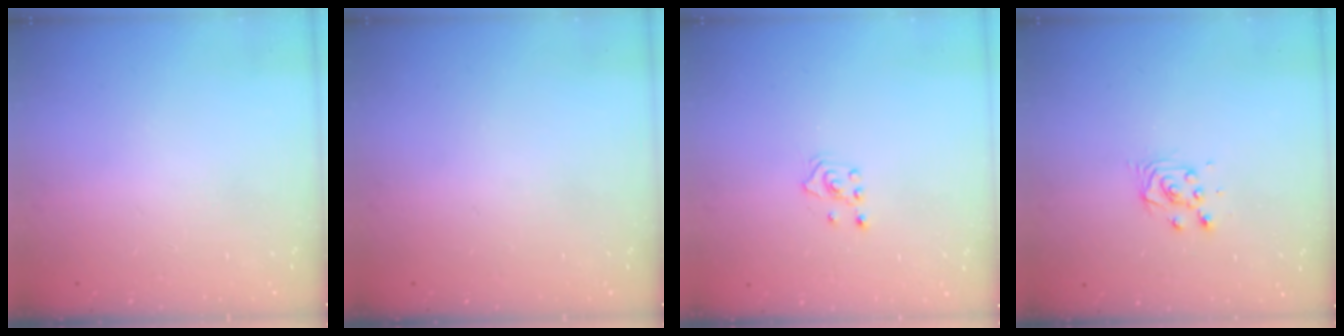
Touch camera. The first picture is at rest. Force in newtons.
{"total": 0.0}
{"total": 2.4, "press": 2.2, "slide": 0.8}
{"total": 4.7, "press": 4.7, "slide": 0.5}